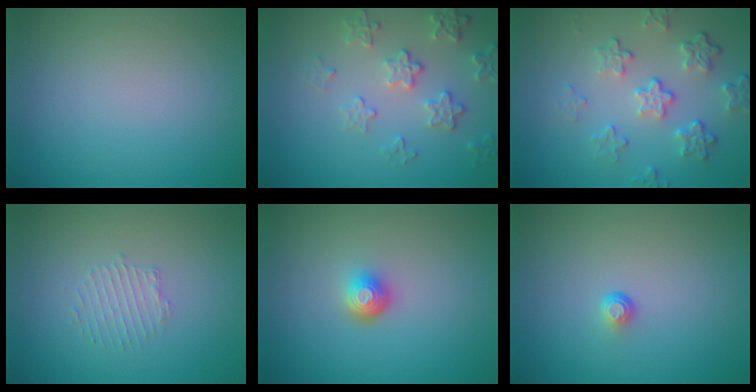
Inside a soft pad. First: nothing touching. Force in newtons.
{"total": 3.2, "press": 3.0, "slide": 0.9}
{"total": 4.6, "press": 3.4, "slide": 3.1}
{"total": 1.3, "press": 0.7, "slide": 1.1}
{"total": 1.9, "press": 1.4, "slide": 1.2}
{"total": 0.9, "press": 0.5, "slide": 0.7}